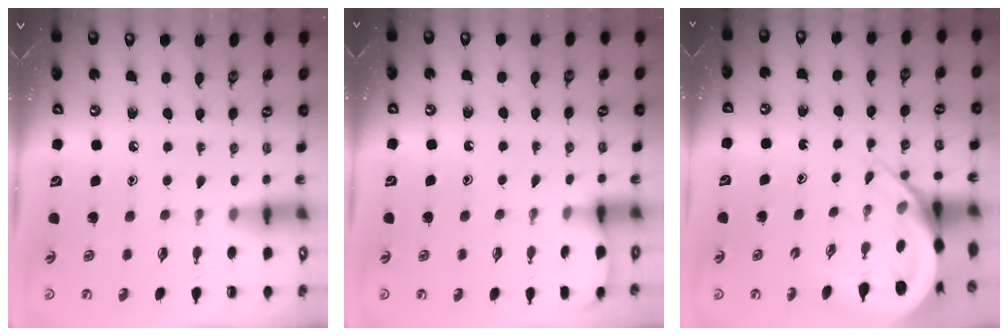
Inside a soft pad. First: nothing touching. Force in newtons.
{"total": 2.6, "press": 2.6, "slide": 0.3}
{"total": 8.7, "press": 8.7, "slide": 0.7}